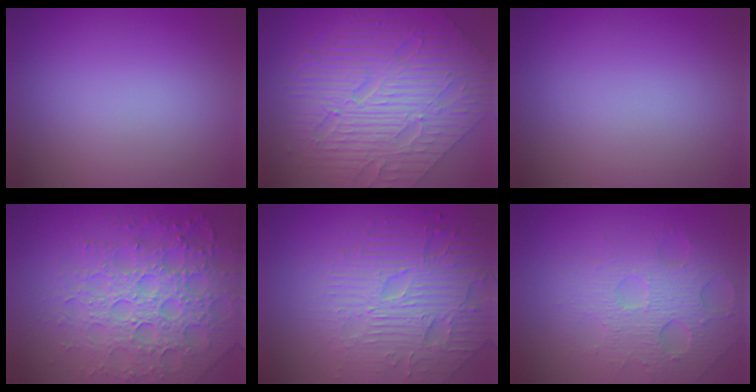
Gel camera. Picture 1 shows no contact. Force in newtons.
{"total": 8.9, "press": 6.8, "slide": 5.7}
{"total": 0.0}
{"total": 7.3, "press": 7.1, "slide": 1.7}
{"total": 6.9, "press": 5.3, "slide": 4.4}
{"total": 4.8, "press": 4.0, "slide": 2.5}